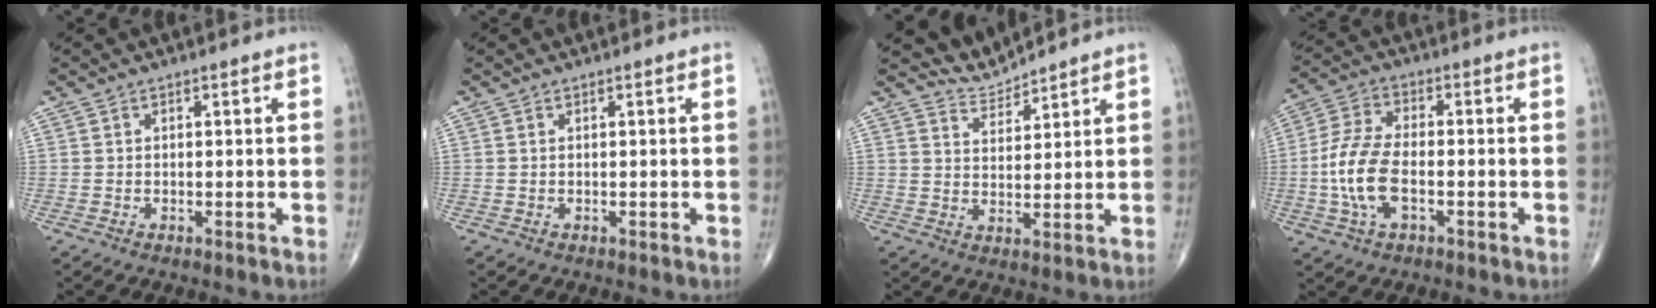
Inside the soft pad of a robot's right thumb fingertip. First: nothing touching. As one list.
[{"total": 0.0}, {"total": 4.2, "force": [4.1, -0.3, -1.1], "torque": [0.028, -0.035, 0.084]}, {"total": 10.6, "force": [-2.2, 5.2, 9.0], "torque": [-0.194, 0.018, -0.046]}]